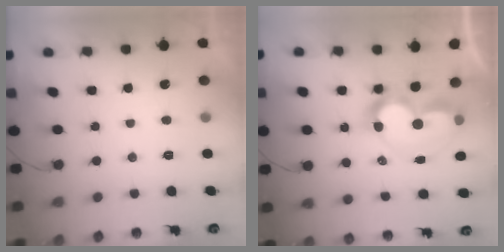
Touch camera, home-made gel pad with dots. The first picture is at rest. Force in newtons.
{"total": 12.2, "press": 12.1, "slide": 1.6}